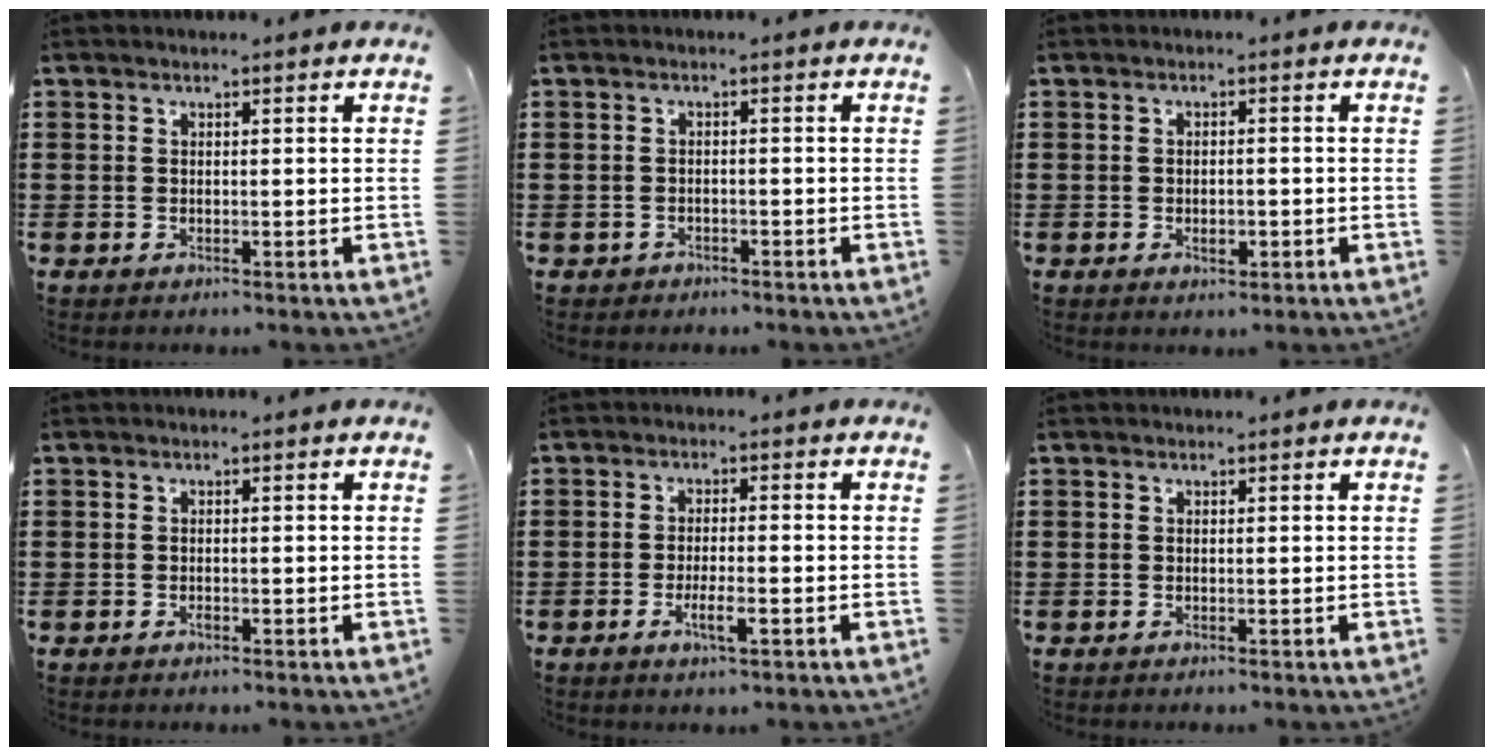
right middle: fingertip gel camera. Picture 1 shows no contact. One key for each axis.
{"total": 1.1, "fx": -0.9, "fy": 0.5, "fz": -0.1, "tx": -0.002, "ty": 0.001, "tz": -0.021}
{"total": 1.9, "fx": -0.7, "fy": 0.9, "fz": 1.6, "tx": -0.022, "ty": -0.002, "tz": -0.014}
{"total": 0.6, "fx": -0.3, "fy": 0.3, "fz": 0.4, "tx": -0.009, "ty": -0.002, "tz": -0.006}
{"total": 3.7, "fx": -1.7, "fy": 0.7, "fz": 3.2, "tx": -0.052, "ty": 0.003, "tz": -0.030}
{"total": 0.0}